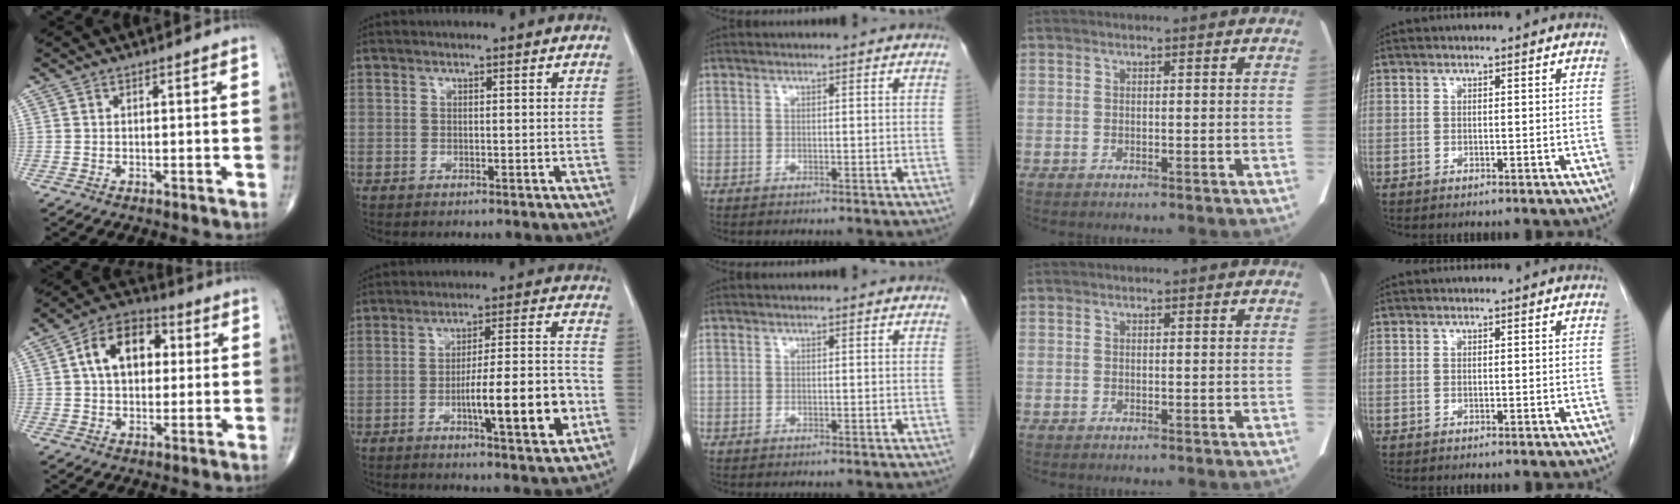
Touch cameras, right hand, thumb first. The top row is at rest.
{"thumb": {"total": 12.4, "force": [2.3, 8.2, 9.0], "torque": [-0.126, 0.021, 0.029]}, "index": {"total": 13.3, "force": [-4.2, 1.5, 12.6], "torque": [-0.193, 0.008, -0.060]}}